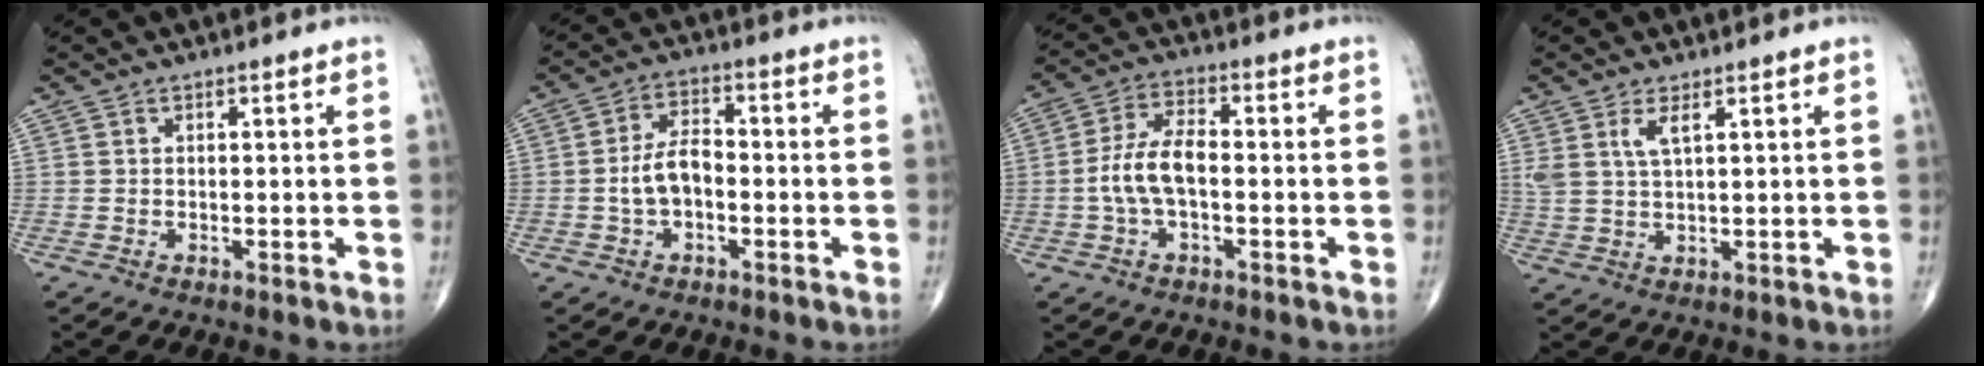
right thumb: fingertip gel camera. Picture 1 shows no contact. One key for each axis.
{"total": 6.4, "fx": -1.3, "fy": 3.7, "fz": 5.1, "tx": -0.096, "ty": 0.026, "tz": -0.029}
{"total": 7.9, "fx": -1.2, "fy": 3.7, "fz": 6.9, "tx": -0.149, "ty": 0.025, "tz": -0.027}
{"total": 3.8, "fx": 1.9, "fy": 1.1, "fz": 3.1, "tx": -0.068, "ty": -0.008, "tz": 0.044}